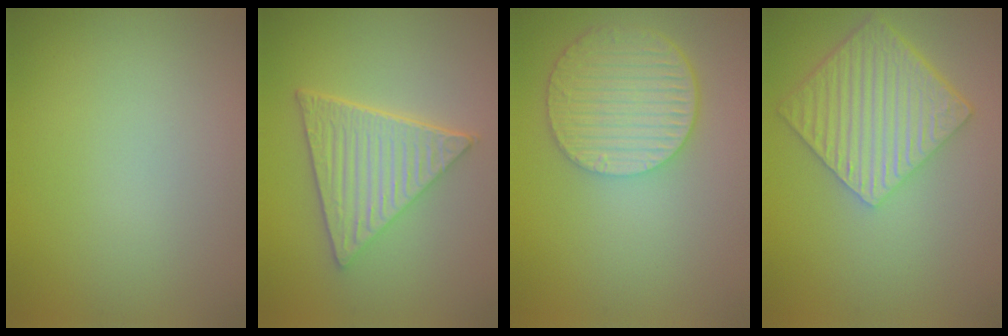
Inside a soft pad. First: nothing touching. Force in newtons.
{"total": 6.3, "press": 4.6, "slide": 4.3}
{"total": 6.1, "press": 4.5, "slide": 4.2}
{"total": 6.9, "press": 4.9, "slide": 4.8}